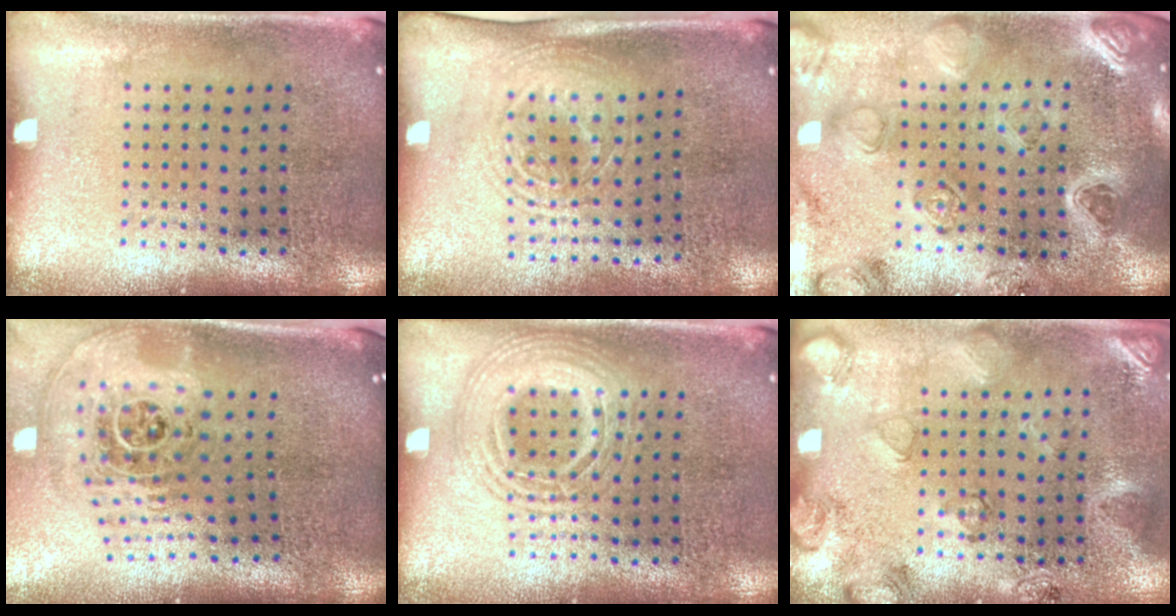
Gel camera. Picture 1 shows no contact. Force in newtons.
{"total": 1.7, "press": 1.4, "slide": 1.1}
{"total": 2.2, "press": 2.2, "slide": 0.3}
{"total": 2.5, "press": 1.7, "slide": 1.8}
{"total": 1.7, "press": 1.7, "slide": 0.1}
{"total": 2.6, "press": 1.8, "slide": 1.9}